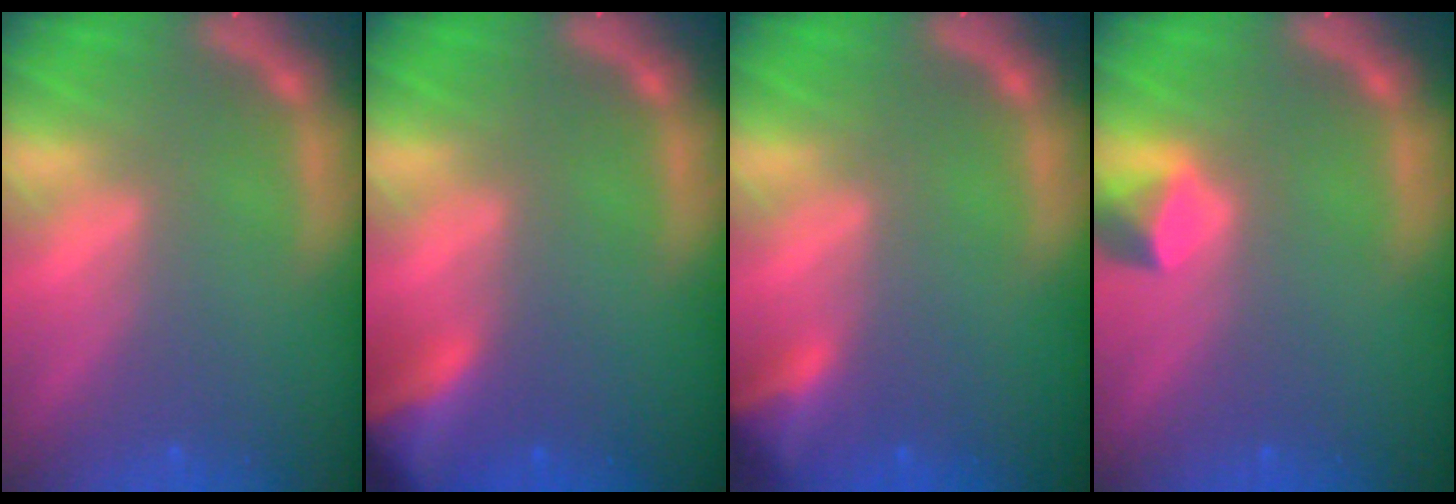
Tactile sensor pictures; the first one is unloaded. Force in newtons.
{"total": 5.9}
{"total": 3.5}
{"total": 1.9}